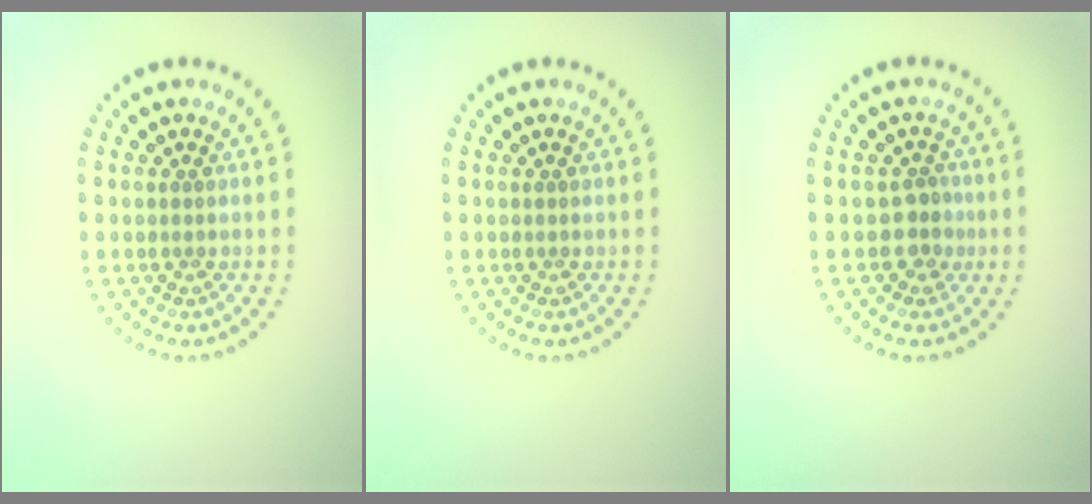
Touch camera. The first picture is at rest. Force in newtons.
{"total": 0.0}
{"total": 2.0, "press": 1.6, "slide": 1.1}